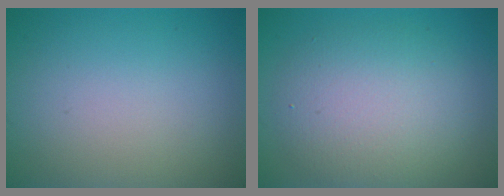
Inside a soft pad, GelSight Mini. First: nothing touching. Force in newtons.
{"total": 6.1, "press": 6.1, "slide": 0.2}